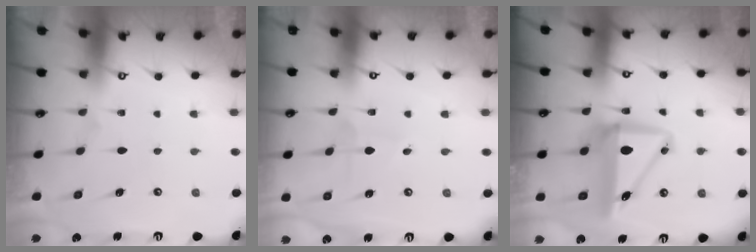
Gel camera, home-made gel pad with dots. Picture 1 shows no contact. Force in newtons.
{"total": 1.6, "press": 1.6, "slide": 0.2}
{"total": 9.8, "press": 9.6, "slide": 2.2}